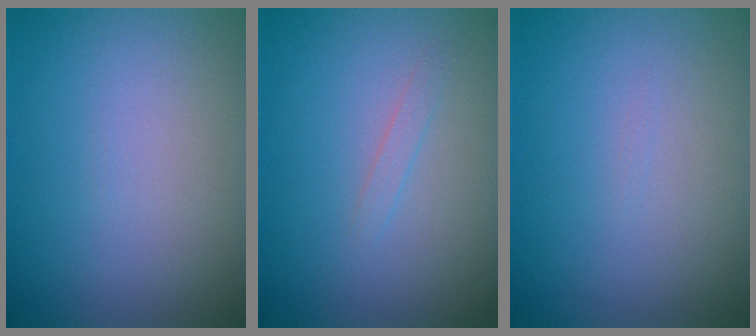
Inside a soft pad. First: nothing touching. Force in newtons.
{"total": 0.8, "press": 0.8, "slide": 0.0}
{"total": 0.0}